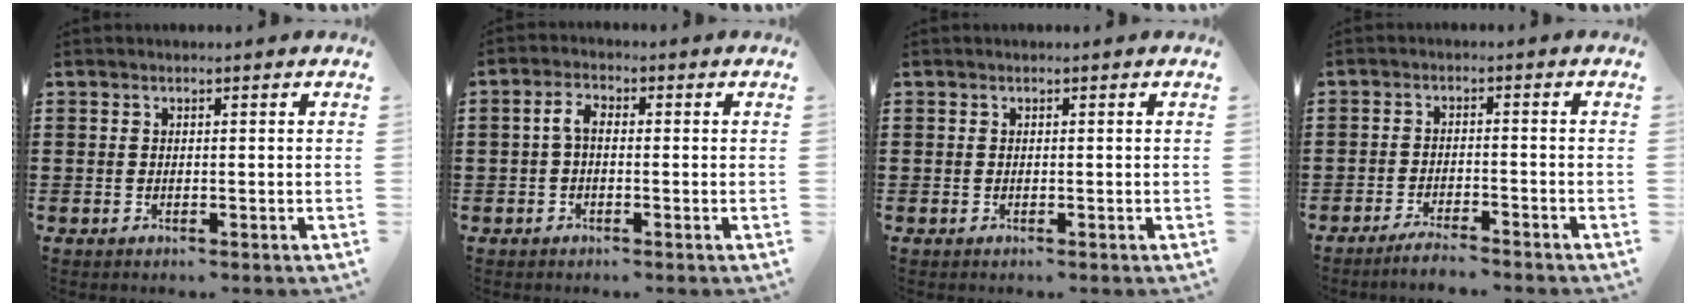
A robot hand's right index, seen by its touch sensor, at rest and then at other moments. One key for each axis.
{"total": 2.9, "fx": -0.2, "fy": 1.4, "fz": 2.5, "tx": -0.065, "ty": 0.001, "tz": -0.010}
{"total": 0.0}
{"total": 3.0, "fx": -2.8, "fy": 0.0, "fz": 0.8, "tx": -0.016, "ty": 0.004, "tz": -0.057}